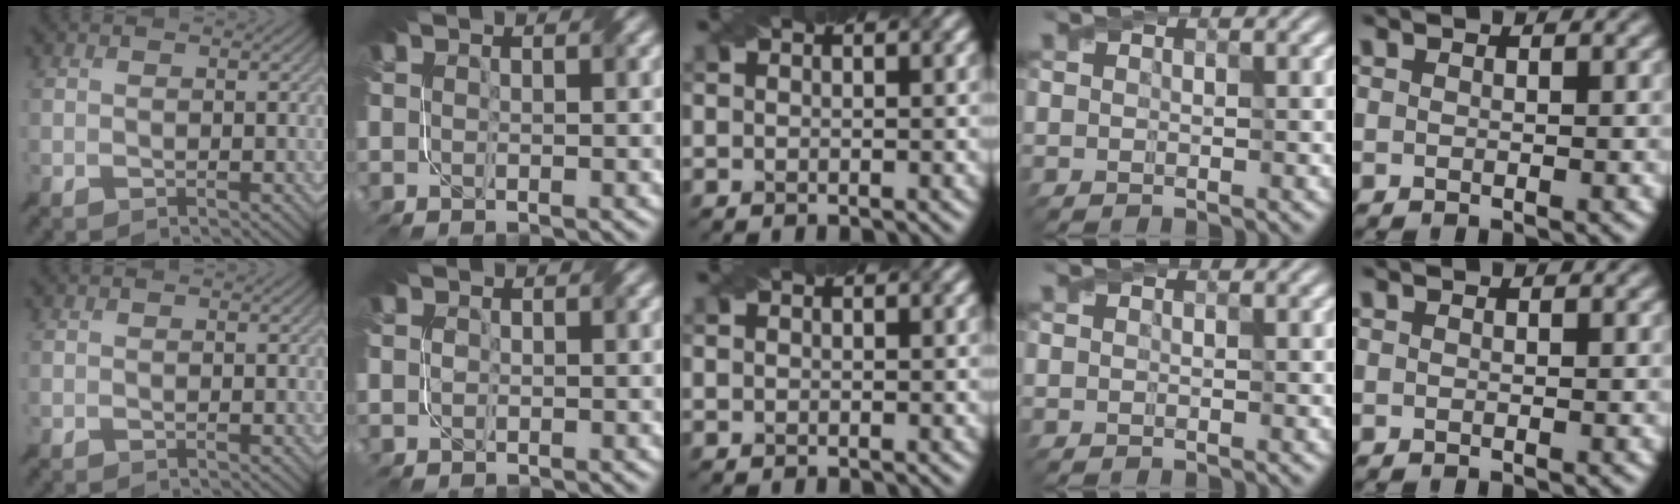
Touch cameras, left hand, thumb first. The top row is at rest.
{"index": {"total": 0.5, "force": [-0.2, 0.4, 0.3], "torque": [-0.008, -0.004, -0.004]}}